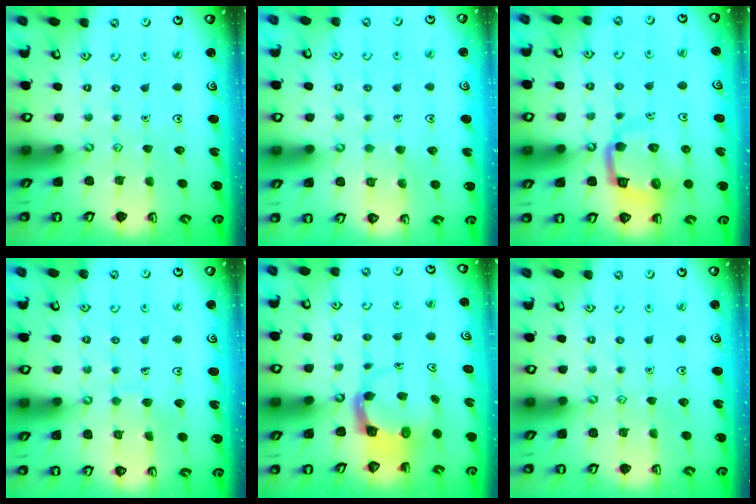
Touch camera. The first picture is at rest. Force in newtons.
{"total": 6.0, "press": 6.0, "slide": 0.5}
{"total": 11.1, "press": 11.0, "slide": 1.3}
{"total": 5.4, "press": 5.3, "slide": 0.4}
{"total": 3.6, "press": 3.5, "slide": 0.4}
{"total": 0.0}